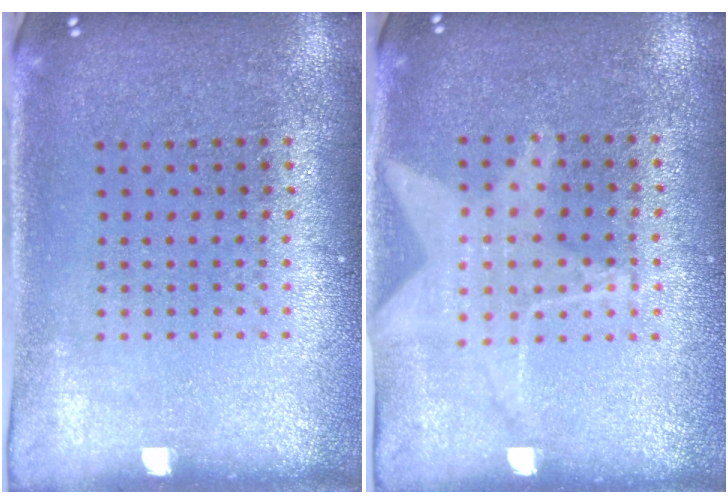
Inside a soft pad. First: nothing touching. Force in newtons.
{"total": 1.1, "press": 1.0, "slide": 0.4}